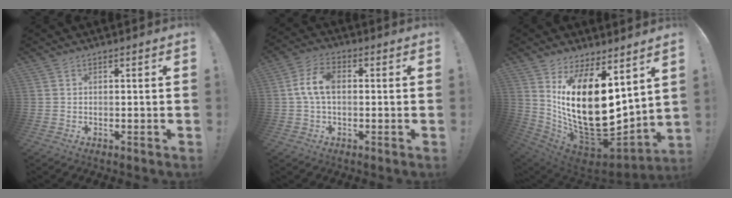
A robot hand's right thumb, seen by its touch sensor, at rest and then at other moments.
{"total": 8.1, "force": [0.3, 4.7, 6.5], "torque": [-0.141, 0.011, 0.009]}
{"total": 23.3, "force": [3.4, 11.9, 19.8], "torque": [-0.377, -0.053, 0.076]}